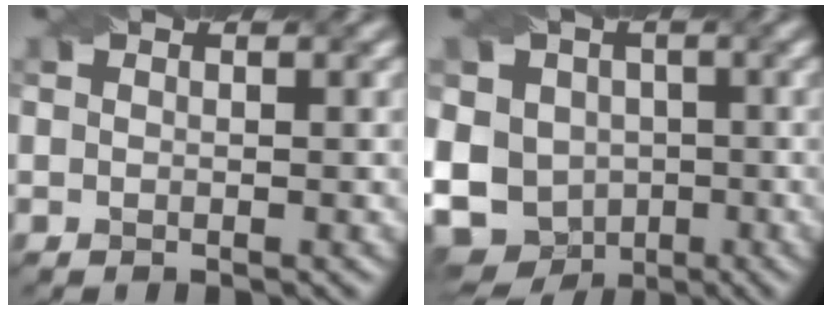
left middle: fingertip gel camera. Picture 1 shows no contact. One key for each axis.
{"total": 10.6, "fx": -3.6, "fy": 9.0, "fz": 4.4, "tx": -0.107, "ty": -0.017, "tz": -0.061}